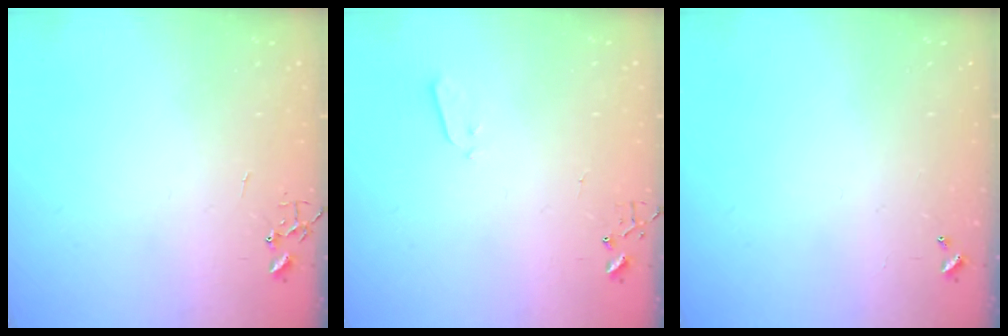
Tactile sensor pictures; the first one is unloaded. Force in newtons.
{"total": 3.1, "press": 3.0, "slide": 0.9}
{"total": 0.0}